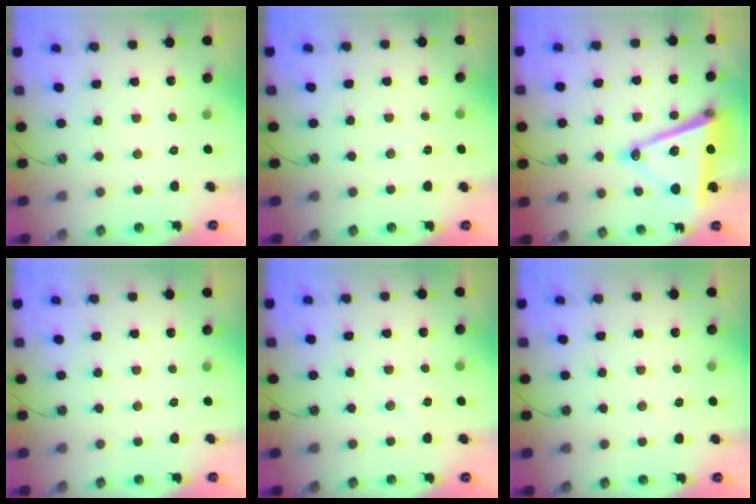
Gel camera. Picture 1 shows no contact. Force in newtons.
{"total": 6.6, "press": 4.8, "slide": 4.5}
{"total": 16.2, "press": 15.7, "slide": 4.0}
{"total": 0.0}
{"total": 5.8, "press": 5.6, "slide": 1.6}
{"total": 4.9, "press": 3.8, "slide": 3.1}